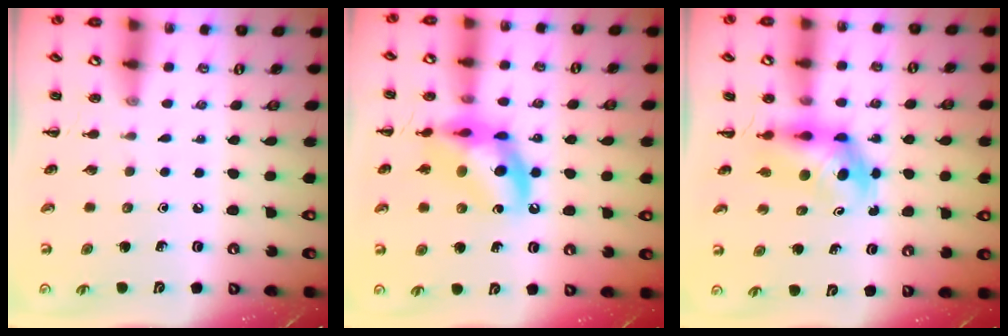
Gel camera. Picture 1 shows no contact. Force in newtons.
{"total": 14.1, "press": 13.7, "slide": 3.3}
{"total": 4.8, "press": 4.7, "slide": 0.7}